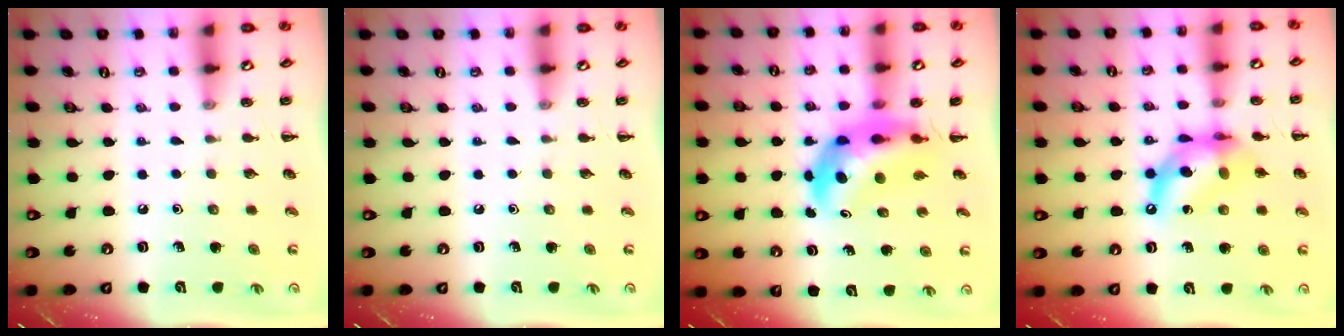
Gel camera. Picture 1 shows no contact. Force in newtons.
{"total": 0.0}
{"total": 7.2, "press": 6.8, "slide": 2.3}
{"total": 12.6, "press": 12.1, "slide": 3.4}